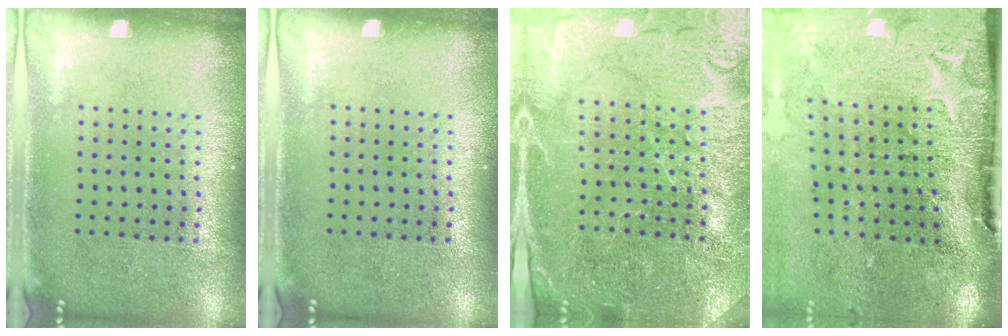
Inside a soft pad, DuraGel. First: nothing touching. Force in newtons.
{"total": 0.0}
{"total": 4.1, "press": 3.9, "slide": 1.3}
{"total": 4.9, "press": 3.9, "slide": 2.9}